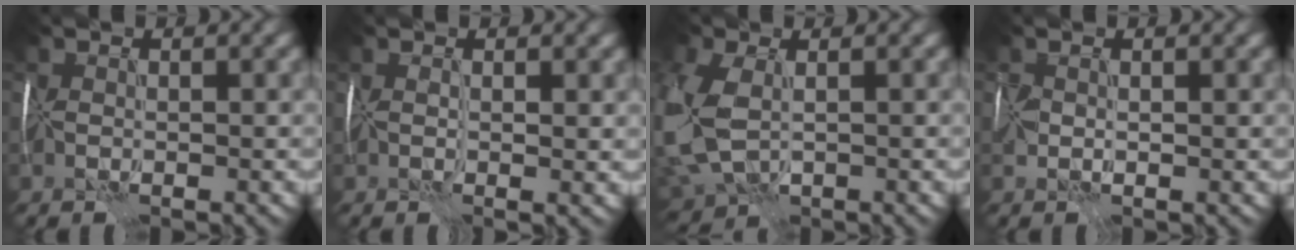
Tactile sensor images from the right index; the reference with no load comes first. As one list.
[{"total": 1.6, "force": [0.4, 0.5, 1.5], "torque": [-0.023, -0.005, 0.009]}, {"total": 9.7, "force": [-1.1, 6.1, 7.6], "torque": [-0.210, -0.024, -0.006]}, {"total": 1.7, "force": [0.1, 0.8, 1.4], "torque": [-0.041, -0.003, 0.004]}]